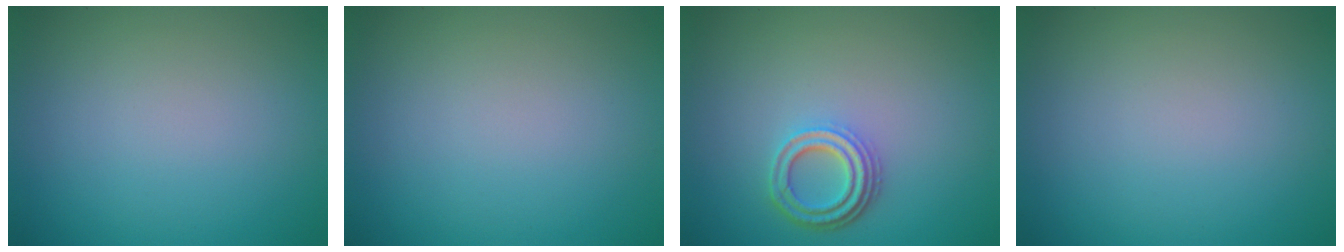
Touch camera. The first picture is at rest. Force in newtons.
{"total": 0.0}
{"total": 3.4, "press": 2.7, "slide": 2.1}
{"total": 0.0}